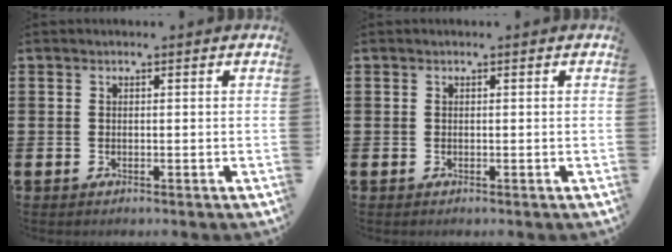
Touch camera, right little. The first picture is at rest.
{"total": 0.0}